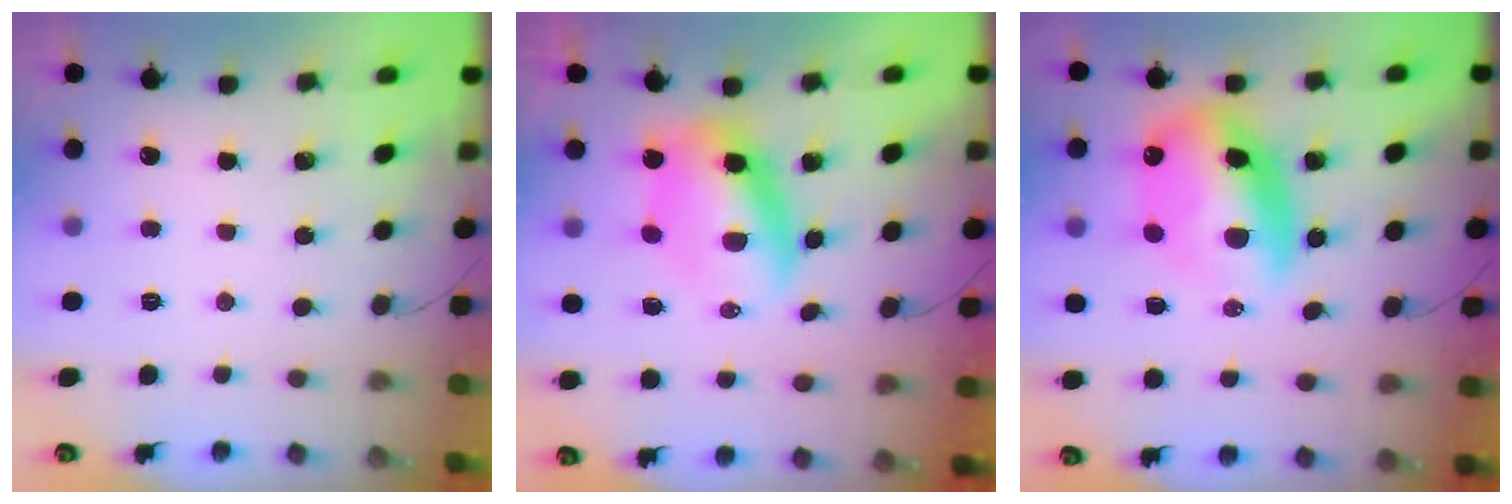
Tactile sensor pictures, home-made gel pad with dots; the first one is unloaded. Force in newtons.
{"total": 7.6, "press": 7.3, "slide": 2.1}
{"total": 13.9, "press": 13.5, "slide": 3.4}